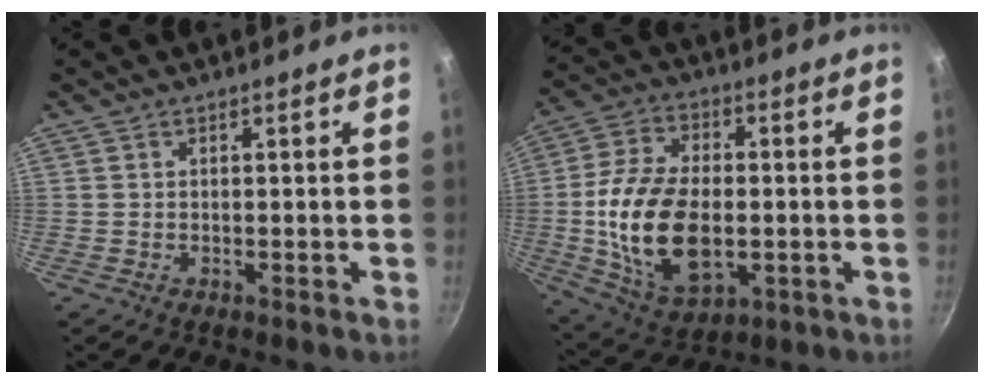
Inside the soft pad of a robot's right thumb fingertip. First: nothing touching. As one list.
[{"total": 18.9, "force": [-1.9, 11.2, 15.1], "torque": [-0.283, 0.010, -0.027]}]